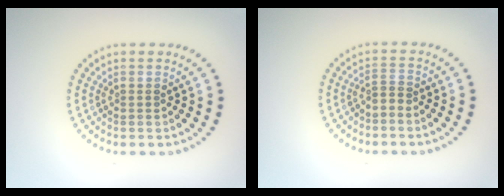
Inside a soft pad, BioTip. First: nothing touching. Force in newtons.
{"total": 1.0, "press": 0.5, "slide": 0.8}